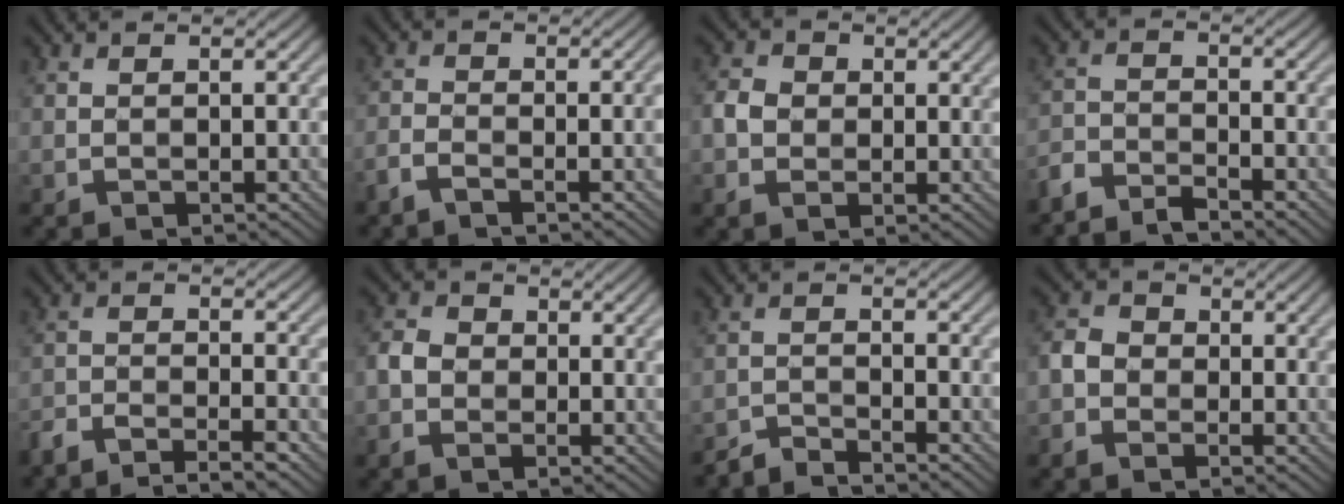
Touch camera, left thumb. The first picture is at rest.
{"total": 4.0, "force": [-2.5, 0.9, 3.0], "torque": [-0.062, -0.006, -0.057]}
{"total": 3.7, "force": [0.2, 3.0, 2.2], "torque": [-0.050, 0.002, -0.001]}
{"total": 4.9, "force": [-4.5, 0.9, 1.6], "torque": [-0.036, -0.005, -0.096]}
{"total": 5.3, "force": [-4.5, 0.8, 2.6], "torque": [-0.047, -0.005, -0.089]}
{"total": 3.7, "force": [-0.2, 3.0, 2.2], "torque": [-0.049, 0.002, -0.012]}
{"total": 2.8, "force": [-2.7, 0.2, 0.7], "torque": [-0.010, -0.001, -0.061]}
{"total": 3.4, "force": [-0.8, 2.9, 1.7], "torque": [-0.040, 0.002, -0.023]}